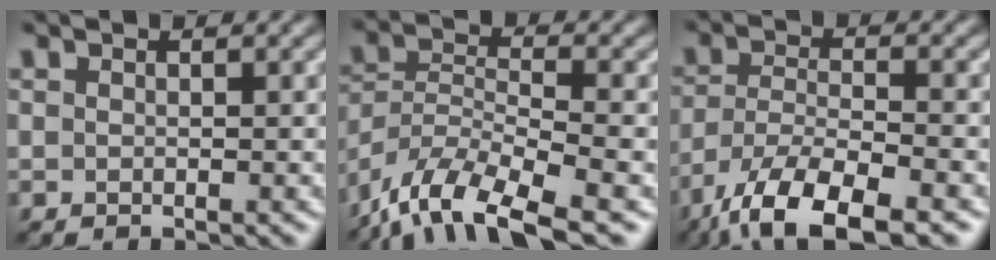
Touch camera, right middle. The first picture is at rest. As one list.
[{"total": 9.9, "force": [-7.7, 2.8, 5.5], "torque": [-0.106, -0.003, -0.151]}, {"total": 9.5, "force": [-6.9, 3.0, 5.8], "torque": [-0.118, -0.016, -0.131]}]